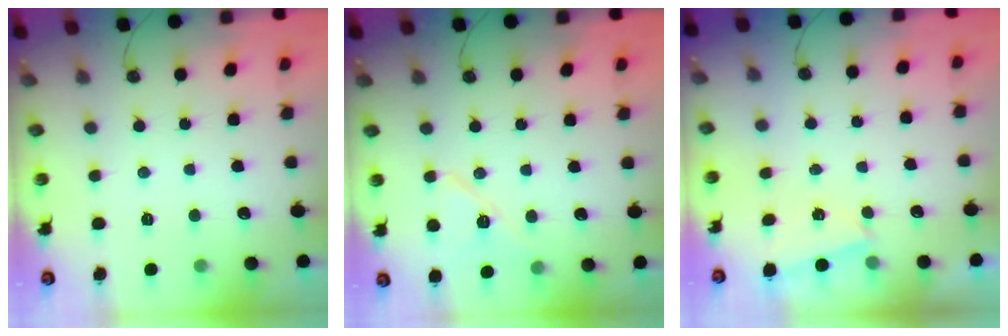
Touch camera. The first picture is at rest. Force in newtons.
{"total": 9.9, "press": 9.9, "slide": 0.5}
{"total": 1.6, "press": 0.8, "slide": 1.4}